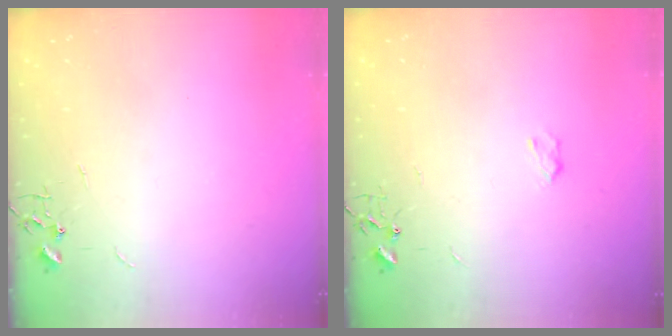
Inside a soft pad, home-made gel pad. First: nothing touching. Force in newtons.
{"total": 2.8, "press": 2.8, "slide": 0.5}